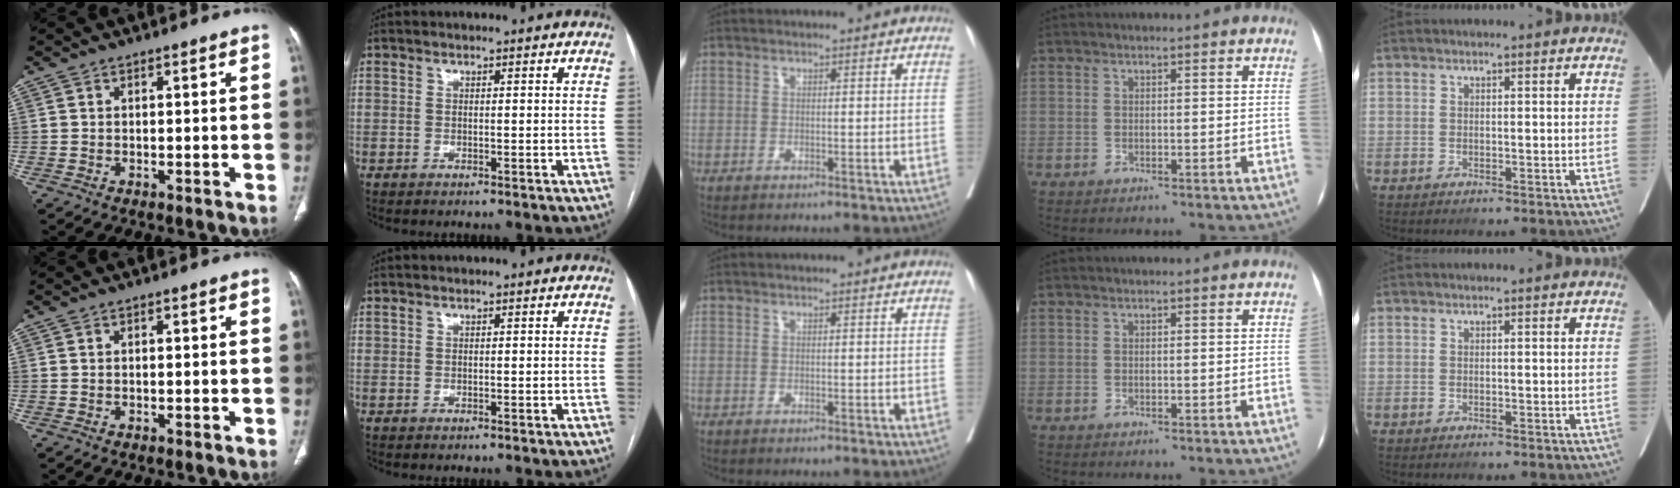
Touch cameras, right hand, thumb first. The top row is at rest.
{"thumb": {"total": 0.5, "force": [0.1, 0.1, 0.5], "torque": [-0.014, 0.002, 0.002]}}